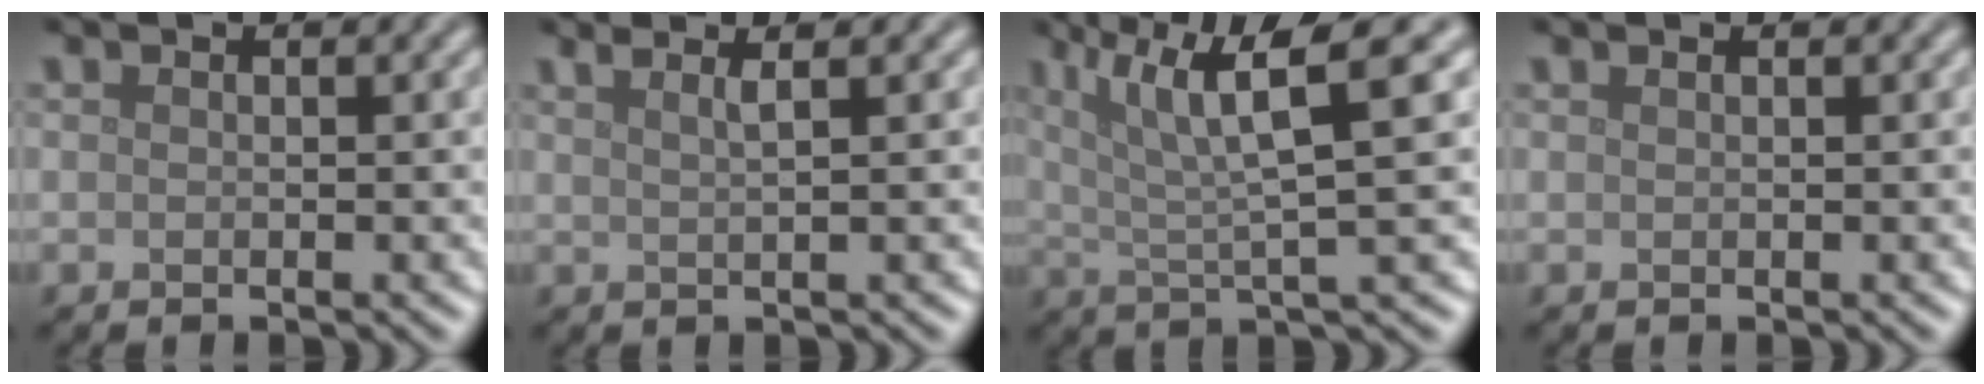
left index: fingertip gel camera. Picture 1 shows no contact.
{"total": 2.8, "force": [1.8, 1.0, 1.8], "torque": [-0.005, 0.009, 0.000]}
{"total": 7.9, "force": [3.6, 1.5, 6.8], "torque": [-0.115, 0.015, 0.064]}
{"total": 0.5, "force": [0.4, 0.2, 0.3], "torque": [-0.003, 0.000, 0.001]}